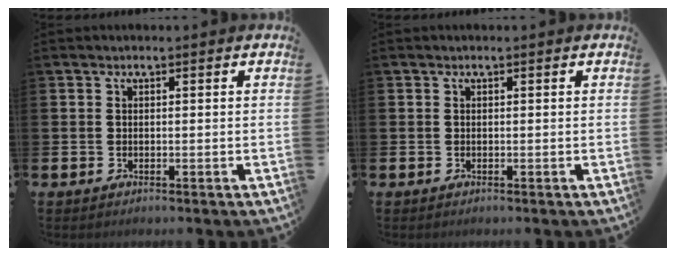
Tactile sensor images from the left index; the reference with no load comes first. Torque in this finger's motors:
{"motor_torque": [-0.03, -0.01, 0.04, 0.00]}